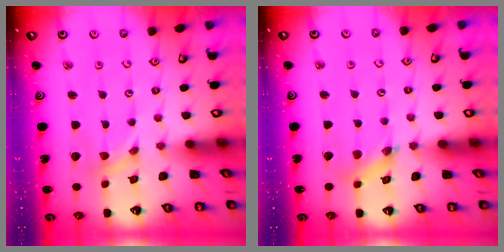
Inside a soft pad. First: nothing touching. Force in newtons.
{"total": 4.1, "press": 4.1, "slide": 0.4}